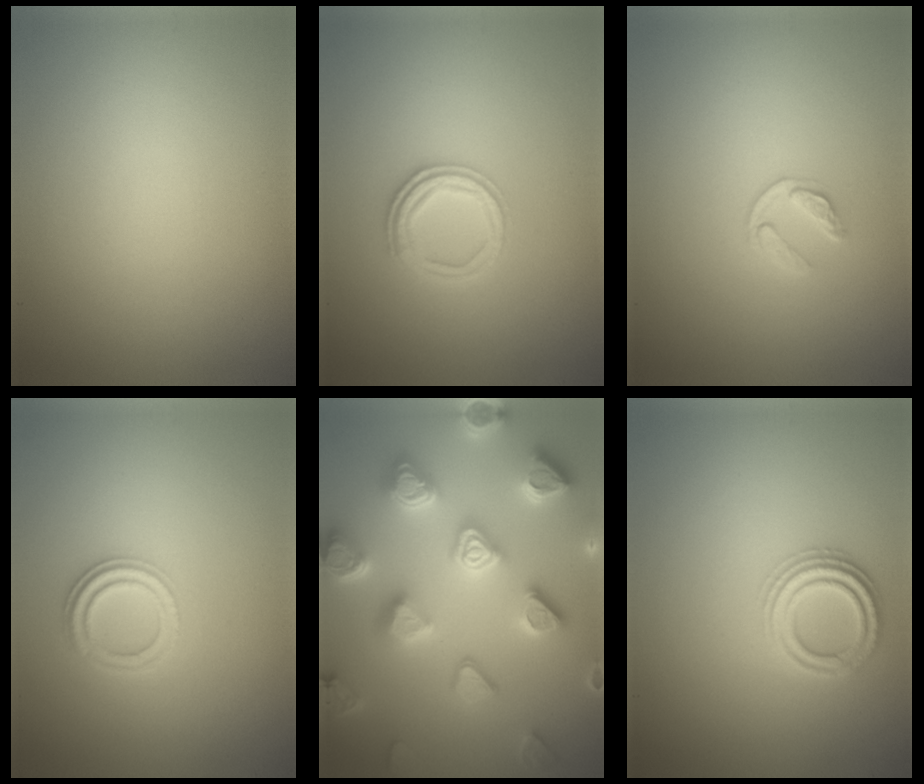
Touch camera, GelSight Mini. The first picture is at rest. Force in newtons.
{"total": 2.4, "press": 2.3, "slide": 0.7}
{"total": 1.3, "press": 0.8, "slide": 1.1}
{"total": 2.3, "press": 2.2, "slide": 0.8}
{"total": 7.3, "press": 7.1, "slide": 1.7}
{"total": 2.7, "press": 2.6, "slide": 0.8}